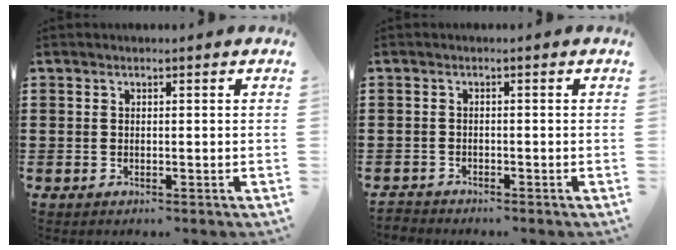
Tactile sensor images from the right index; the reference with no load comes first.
{"total": 1.3, "force": [-1.3, 0.1, -0.1], "torque": [-0.002, 0.001, -0.028]}